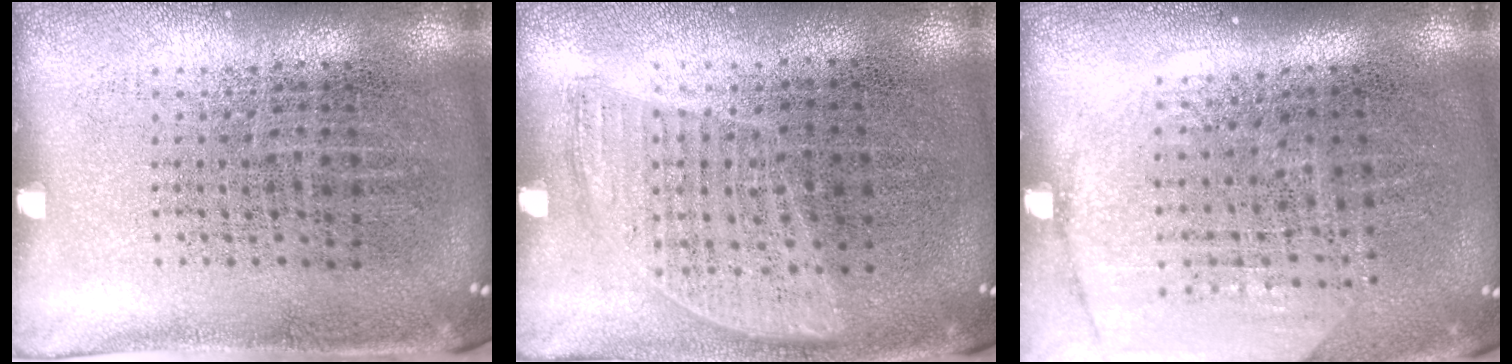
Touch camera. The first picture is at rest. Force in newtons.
{"total": 0.9, "press": 0.8, "slide": 0.4}
{"total": 1.8, "press": 1.5, "slide": 0.9}